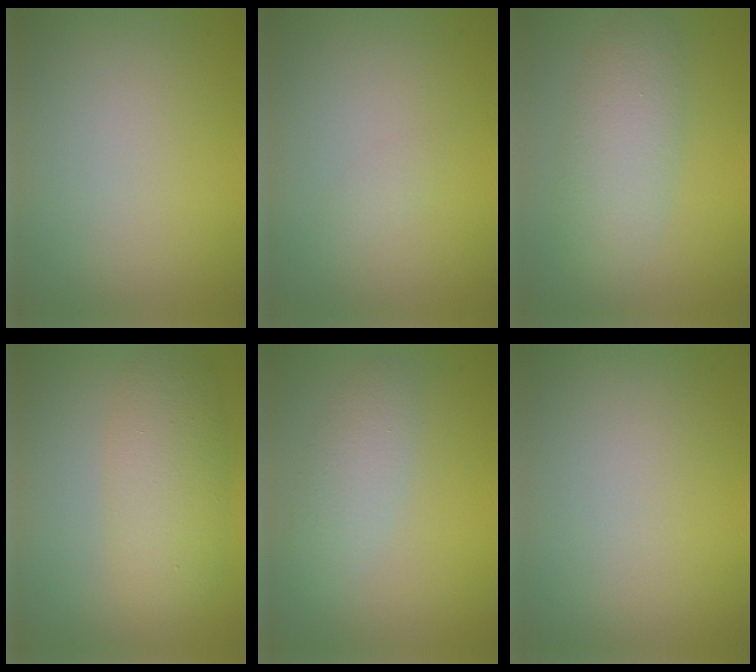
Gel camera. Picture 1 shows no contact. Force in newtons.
{"total": 0.7, "press": 0.7, "slide": 0.1}
{"total": 4.5, "press": 4.5, "slide": 0.2}
{"total": 3.4, "press": 3.4, "slide": 0.2}
{"total": 2.6, "press": 2.6, "slide": 0.1}
{"total": 0.0}